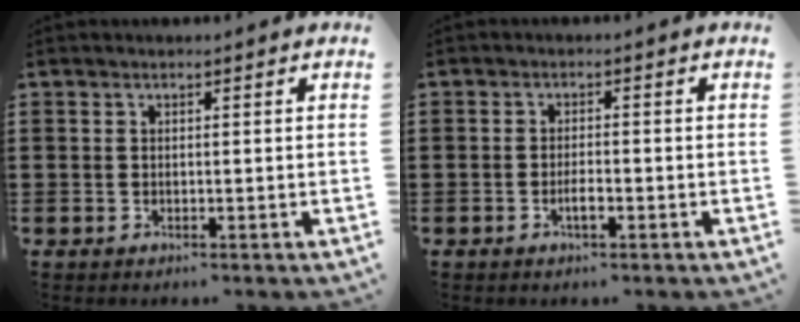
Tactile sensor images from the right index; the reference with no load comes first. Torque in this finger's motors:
{"motor_torque": [2.14, 0.00, 0.19, 0.07]}